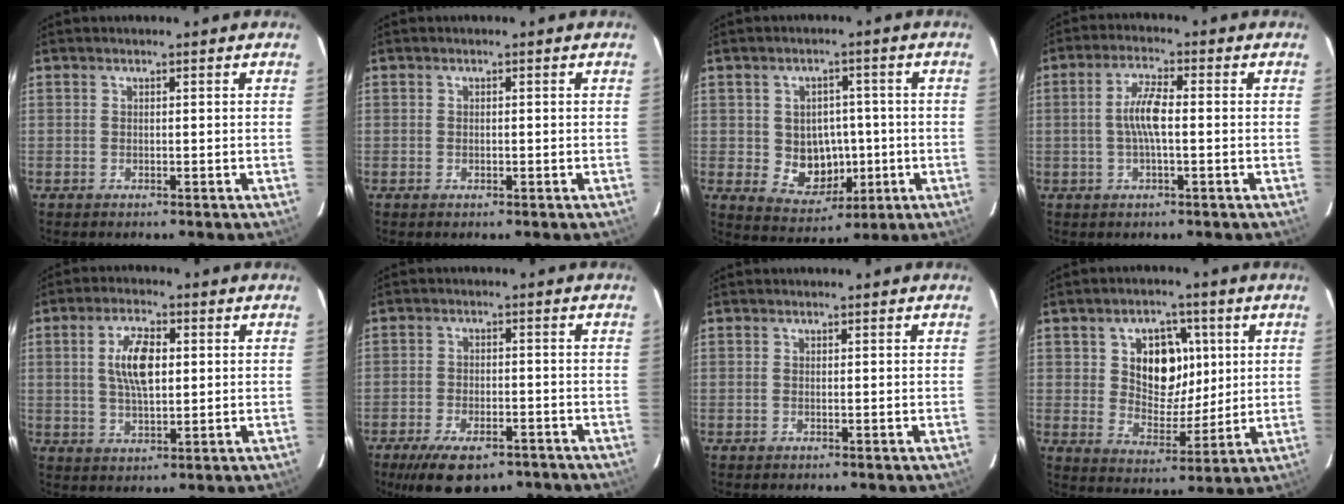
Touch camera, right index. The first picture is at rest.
{"total": 0.5, "force": [-0.1, 0.5, 0.1], "torque": [-0.001, 0.000, 0.000]}
{"total": 8.2, "force": [-1.0, 7.2, 3.8], "torque": [-0.077, 0.004, 0.008]}
{"total": 5.6, "force": [-0.4, 1.2, 5.5], "torque": [-0.106, 0.007, -0.008]}
{"total": 8.0, "force": [1.5, 3.4, 7.1], "torque": [-0.133, 0.008, 0.029]}
{"total": 12.7, "force": [-9.1, 5.5, 7.0], "torque": [-0.151, -0.016, -0.136]}
{"total": 0.0}
{"total": 10.8, "force": [2.9, 7.9, 6.8], "torque": [-0.119, 0.007, 0.056]}